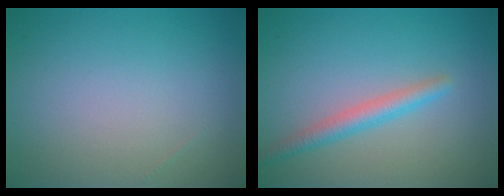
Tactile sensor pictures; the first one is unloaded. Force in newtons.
{"total": 2.4, "press": 2.4, "slide": 0.1}